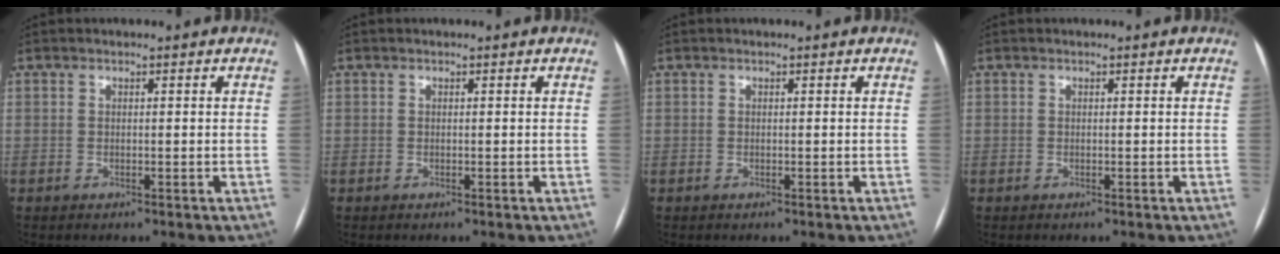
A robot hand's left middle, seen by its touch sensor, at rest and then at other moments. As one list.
[{"total": 0.0}, {"total": 0.0}, {"total": 0.0}]